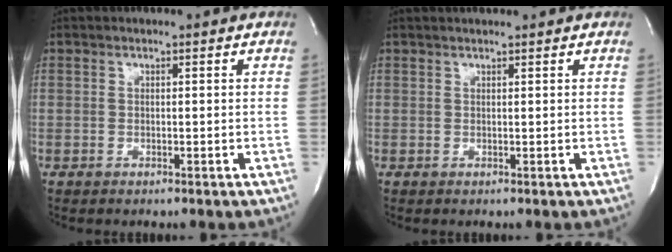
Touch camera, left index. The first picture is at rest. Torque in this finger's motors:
{"motor_torque": [-0.13, -0.17, 0.17, 0.03]}